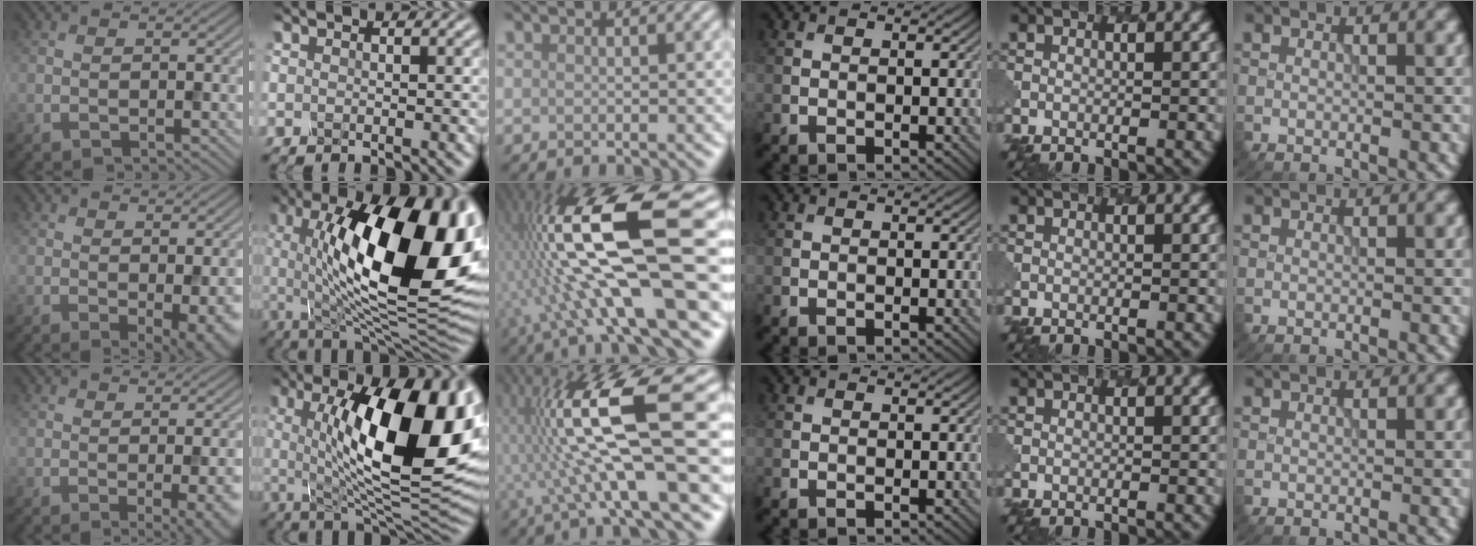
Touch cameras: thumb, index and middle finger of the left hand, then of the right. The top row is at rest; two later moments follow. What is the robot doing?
{"motion": "pour", "object": "mug"}